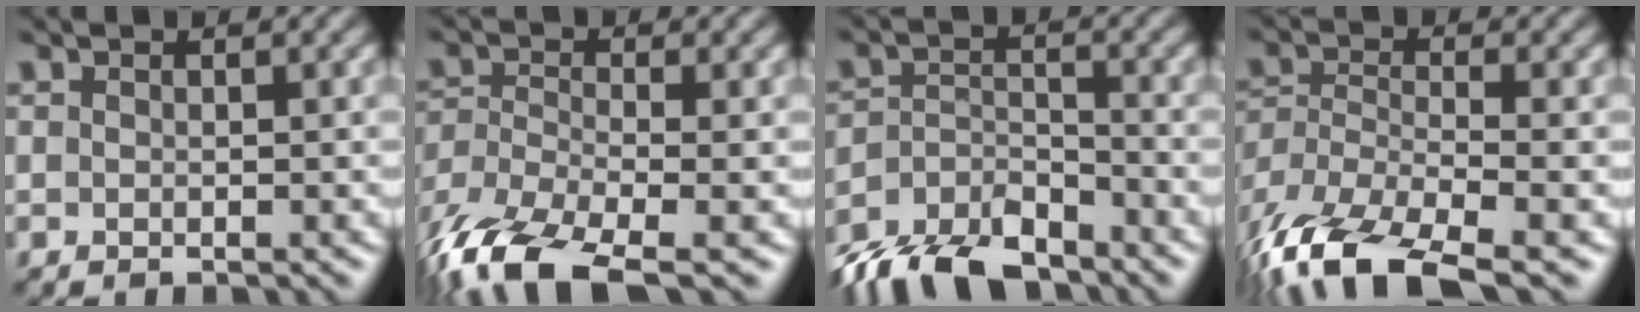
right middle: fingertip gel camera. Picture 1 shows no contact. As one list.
[{"total": 10.7, "force": [-7.5, 3.9, 6.5], "torque": [-0.151, -0.026, -0.146]}, {"total": 8.3, "force": [-7.1, 2.8, 3.2], "torque": [-0.052, -0.010, -0.132]}, {"total": 12.1, "force": [-8.0, 4.5, 7.8], "torque": [-0.185, -0.028, -0.144]}]